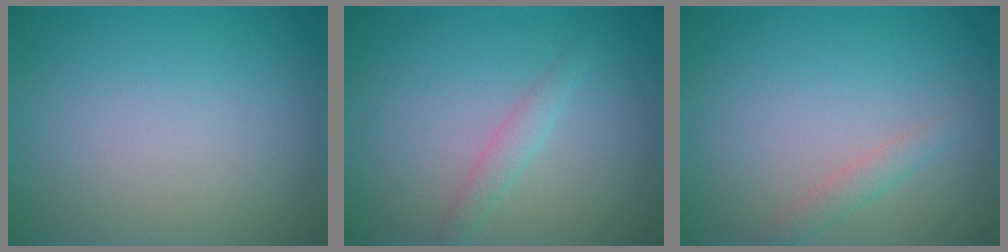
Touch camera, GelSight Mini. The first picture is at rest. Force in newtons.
{"total": 1.4, "press": 1.4, "slide": 0.1}
{"total": 1.3, "press": 1.3, "slide": 0.1}